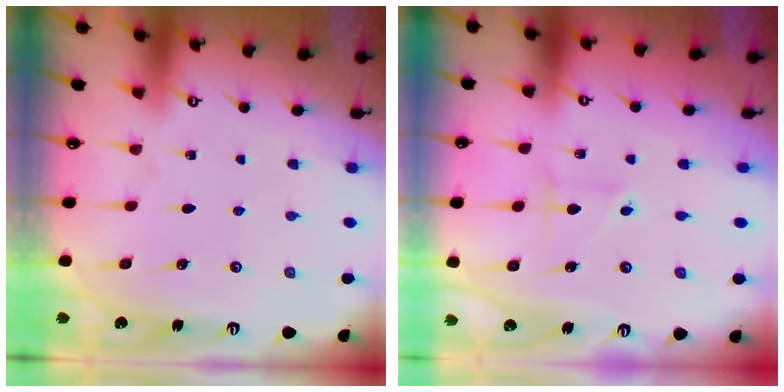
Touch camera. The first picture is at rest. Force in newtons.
{"total": 1.8, "press": 1.8, "slide": 0.2}